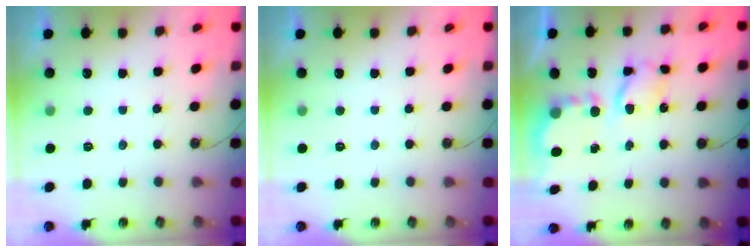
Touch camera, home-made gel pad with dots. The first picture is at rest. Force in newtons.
{"total": 0.0}
{"total": 7.0, "press": 7.0, "slide": 0.3}